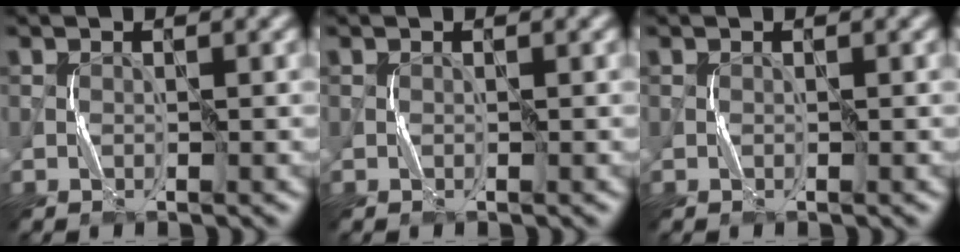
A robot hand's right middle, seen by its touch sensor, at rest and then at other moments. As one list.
[{"total": 0.0}, {"total": 0.0}]